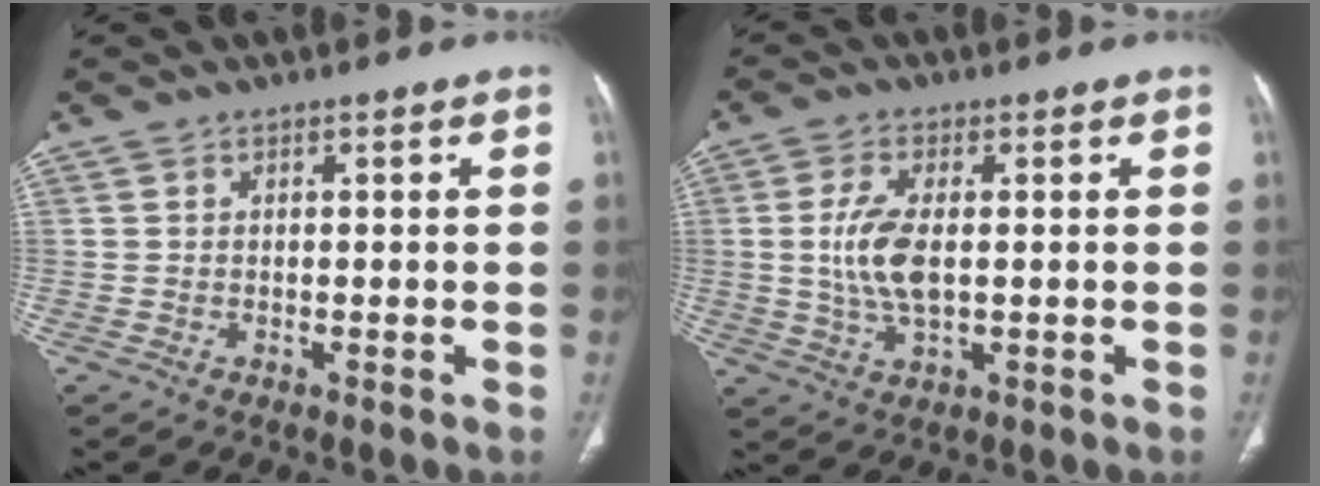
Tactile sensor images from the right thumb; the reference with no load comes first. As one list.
[{"total": 8.2, "force": [0.3, 3.6, 7.4], "torque": [-0.165, -0.005, 0.006]}]